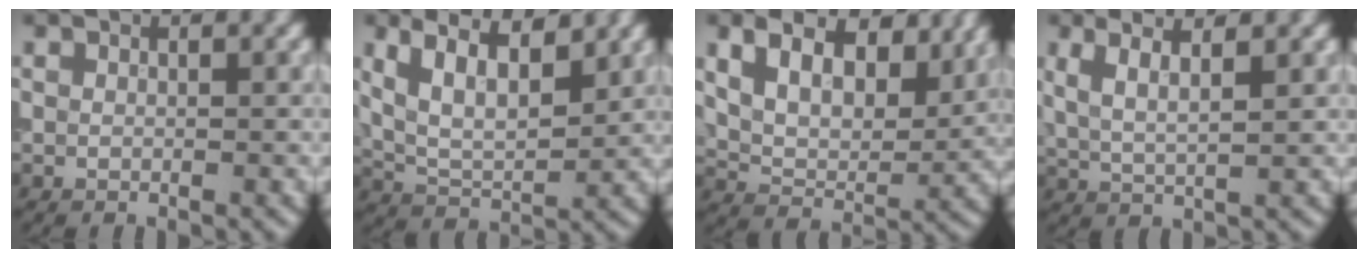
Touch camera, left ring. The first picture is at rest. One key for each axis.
{"total": 6.4, "fx": 3.1, "fy": 2.7, "fz": 4.9, "tx": -0.094, "ty": 0.008, "tz": 0.054}
{"total": 7.7, "fx": 4.0, "fy": 4.2, "fz": 5.1, "tx": -0.094, "ty": 0.002, "tz": 0.066}
{"total": 3.3, "fx": 1.7, "fy": 0.9, "fz": 2.7, "tx": -0.055, "ty": 0.000, "tz": 0.034}